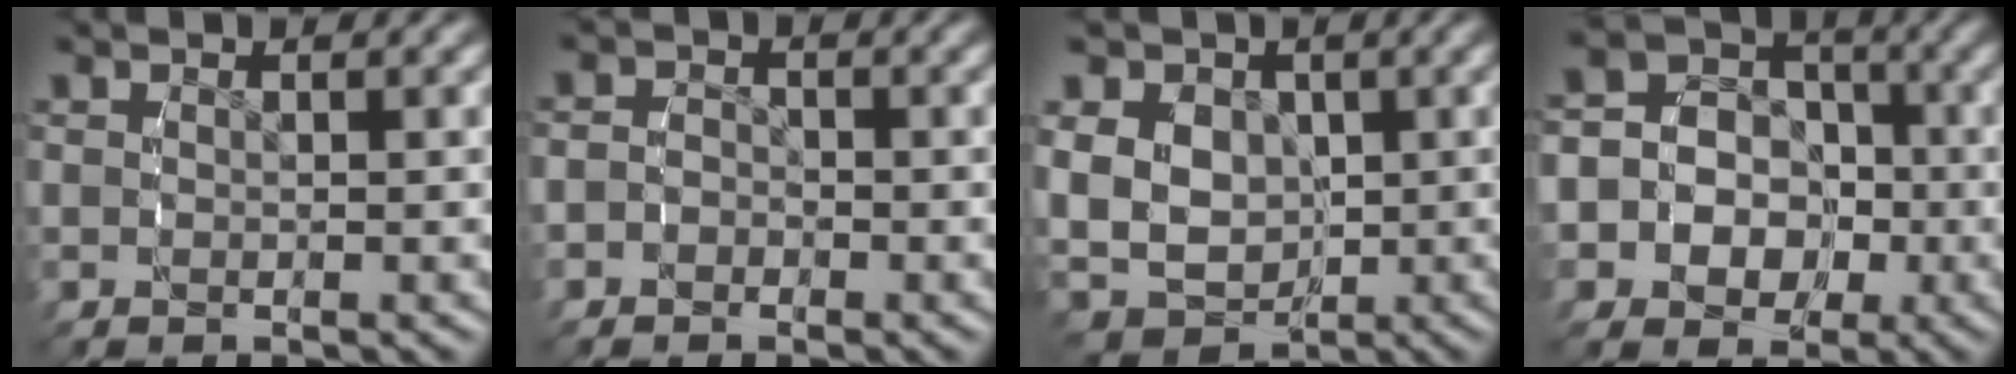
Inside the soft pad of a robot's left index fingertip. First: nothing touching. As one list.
[{"total": 1.9, "force": [-1.3, 1.4, 0.1], "torque": [-0.008, -0.014, -0.022]}, {"total": 10.8, "force": [-0.4, 9.5, 5.1], "torque": [-0.136, -0.053, 0.006]}, {"total": 12.8, "force": [-2.2, 11.6, 5.1], "torque": [-0.136, -0.045, -0.041]}]